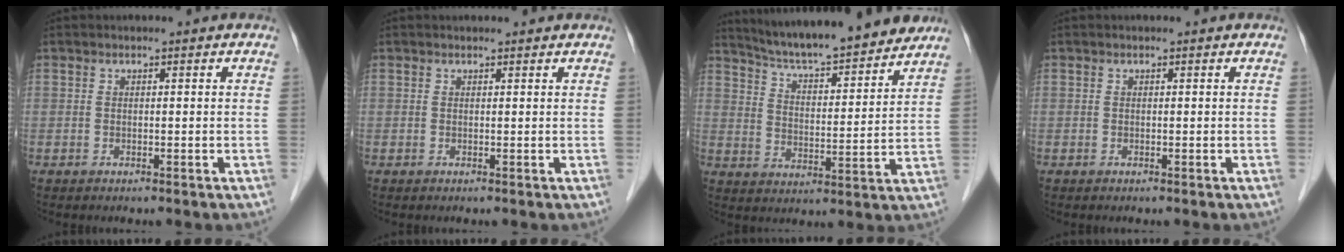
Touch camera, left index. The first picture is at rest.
{"total": 2.1, "force": [2.1, 0.4, 0.3], "torque": [-0.012, 0.015, 0.022]}
{"total": 17.7, "force": [16.0, 1.7, 7.3], "torque": [-0.116, 0.004, 0.240]}
{"total": 0.0}